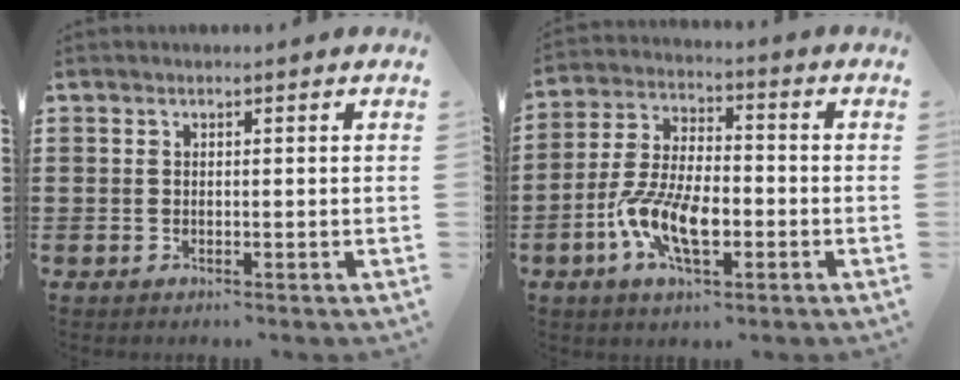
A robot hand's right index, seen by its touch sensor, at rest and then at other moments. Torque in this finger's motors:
{"motor_torque": [2.14, 0.00, 1.05, 0.21]}